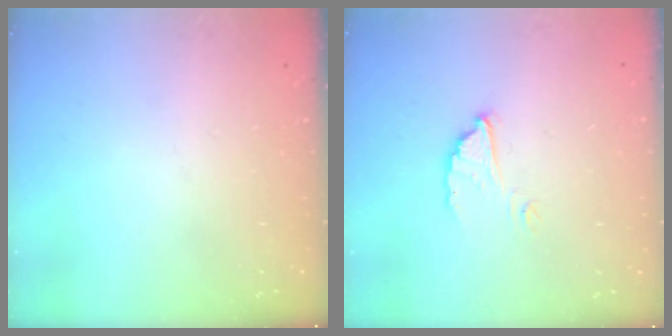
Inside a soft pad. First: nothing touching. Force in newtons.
{"total": 4.4, "press": 4.3, "slide": 0.2}